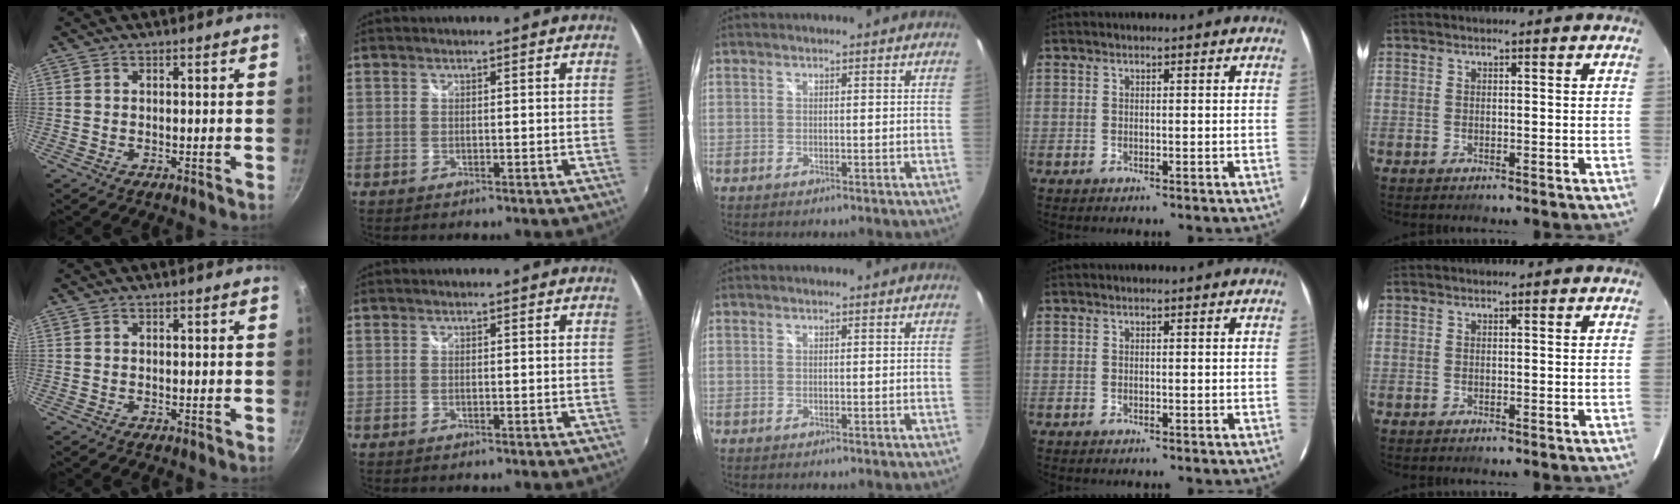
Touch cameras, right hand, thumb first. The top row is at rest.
{}